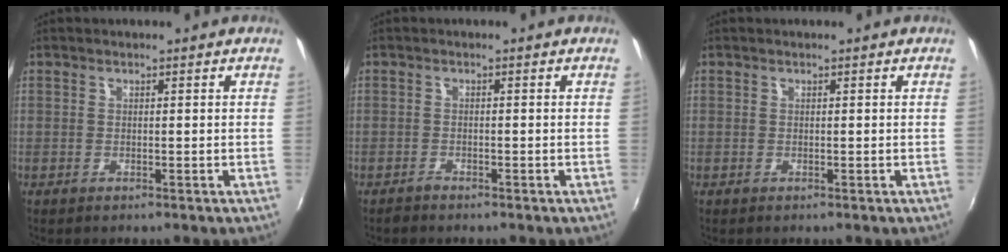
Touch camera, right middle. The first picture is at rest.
{"total": 1.2, "force": [-1.2, 0.3, 0.1], "torque": [-0.005, -0.001, -0.022]}
{"total": 0.0}